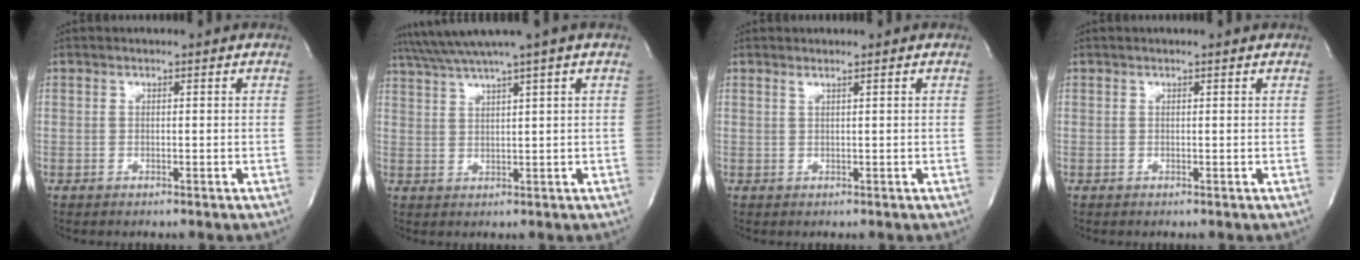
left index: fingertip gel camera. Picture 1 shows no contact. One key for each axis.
{"total": 6.6, "fx": 5.1, "fy": -2.1, "fz": 3.7, "tx": -0.066, "ty": 0.016, "tz": 0.090}
{"total": 0.8, "fx": 0.5, "fy": -0.2, "fz": 0.5, "tx": -0.022, "ty": -0.005, "tz": 0.016}
{"total": 0.7, "fx": 0.6, "fy": -0.1, "fz": 0.2, "tx": -0.011, "ty": 0.002, "tz": 0.007}